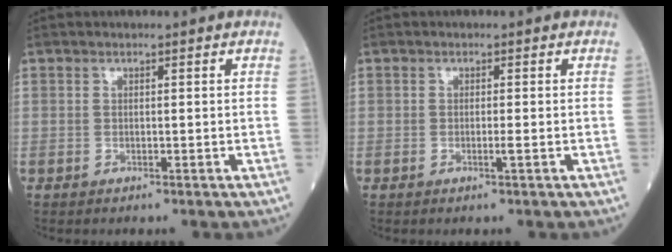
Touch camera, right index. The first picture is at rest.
{"total": 0.9, "force": [-0.3, -0.2, 0.9], "torque": [-0.019, -0.002, -0.005]}